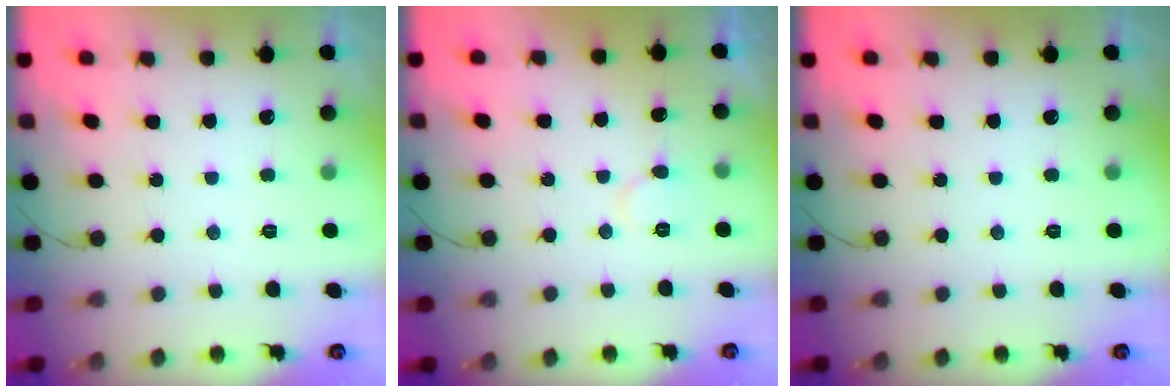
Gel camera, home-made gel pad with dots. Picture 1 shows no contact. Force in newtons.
{"total": 6.1, "press": 6.1, "slide": 0.5}
{"total": 0.0}